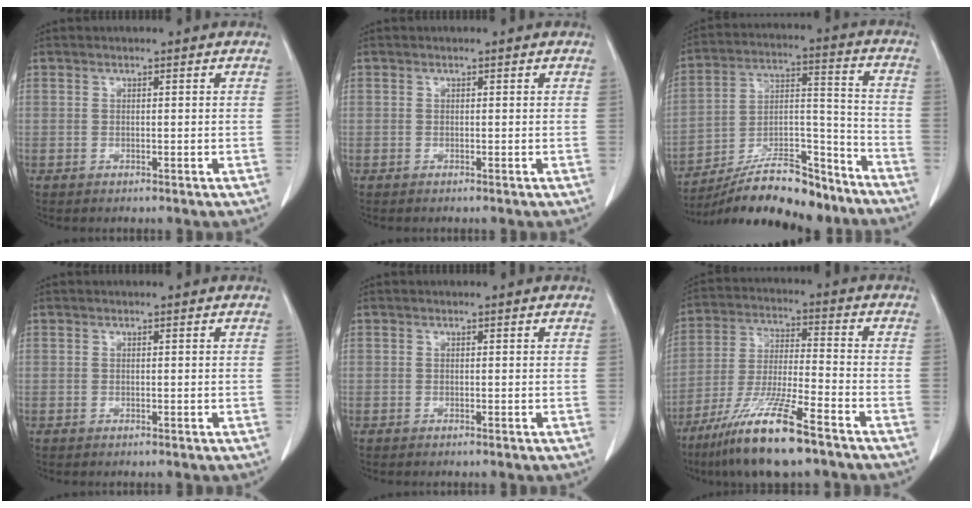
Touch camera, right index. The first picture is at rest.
{"total": 0.0}
{"total": 18.2, "force": [-16.0, 3.9, 7.8], "torque": [-0.137, 0.029, -0.270]}
{"total": 0.0}
{"total": 0.0}
{"total": 14.1, "force": [-9.6, 0.9, 10.3], "torque": [-0.210, -0.039, -0.178]}